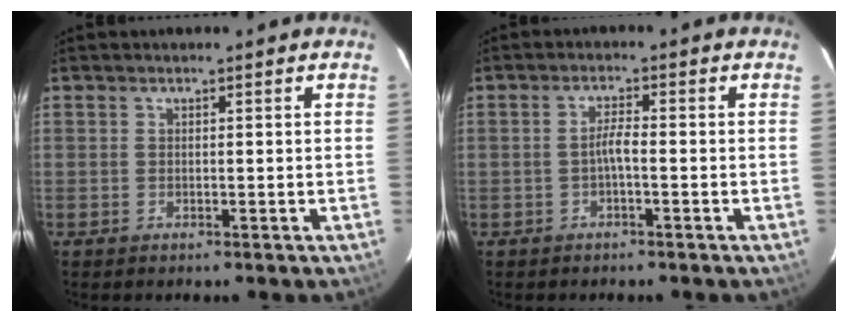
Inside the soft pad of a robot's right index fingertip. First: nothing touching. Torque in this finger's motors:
{"motor_torque": [0.67, -0.16, 0.37, 0.08]}